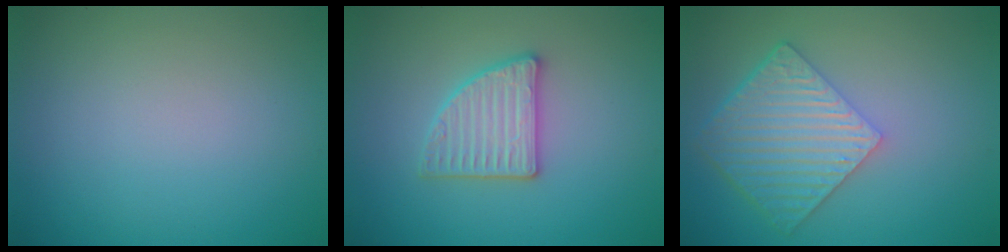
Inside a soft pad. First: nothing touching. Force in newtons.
{"total": 3.1, "press": 3.1, "slide": 0.7}
{"total": 6.2, "press": 4.5, "slide": 4.3}